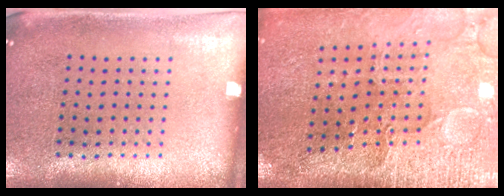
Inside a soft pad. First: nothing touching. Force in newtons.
{"total": 3.5, "press": 3.4, "slide": 0.7}